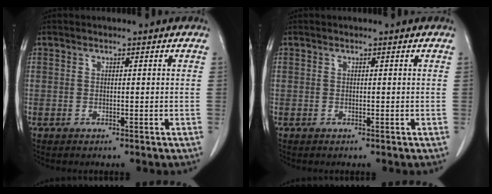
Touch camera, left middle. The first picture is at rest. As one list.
[{"total": 0.0}]